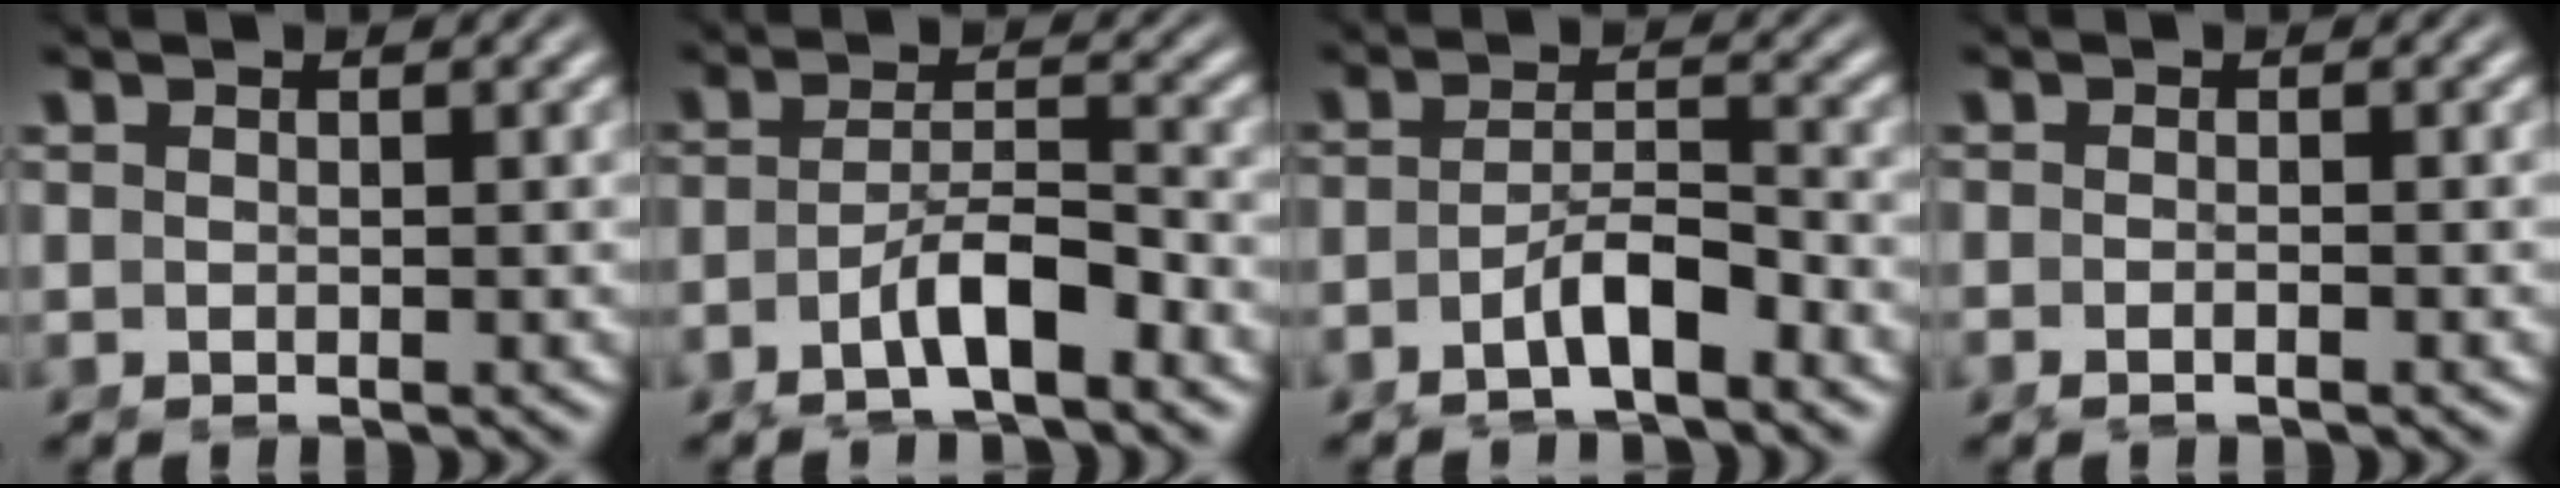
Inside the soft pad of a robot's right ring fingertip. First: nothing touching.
{"total": 4.3, "force": [-2.6, 1.3, 3.2], "torque": [-0.056, -0.016, -0.038]}
{"total": 3.8, "force": [-2.6, 1.0, 2.5], "torque": [-0.043, -0.012, -0.040]}
{"total": 1.3, "force": [-1.1, 0.4, 0.7], "torque": [-0.022, -0.004, -0.019]}